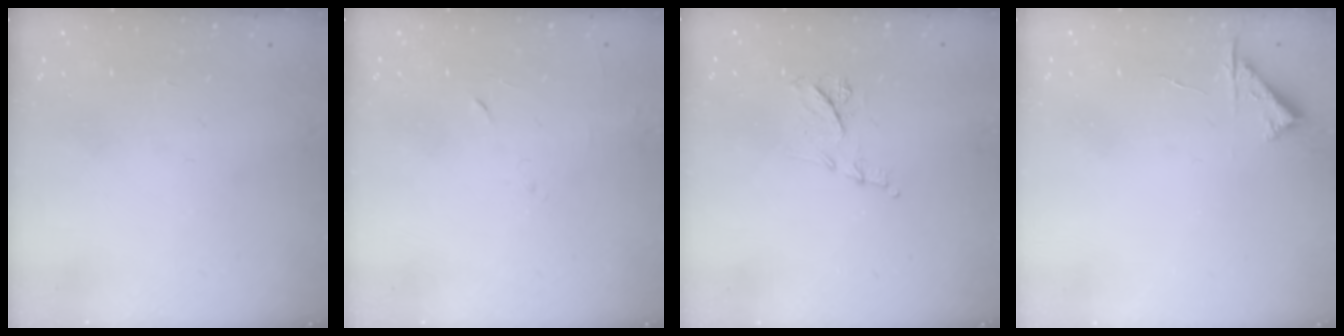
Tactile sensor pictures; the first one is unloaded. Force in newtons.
{"total": 3.9, "press": 3.8, "slide": 0.8}
{"total": 7.3, "press": 7.2, "slide": 0.9}
{"total": 4.7, "press": 4.6, "slide": 0.6}